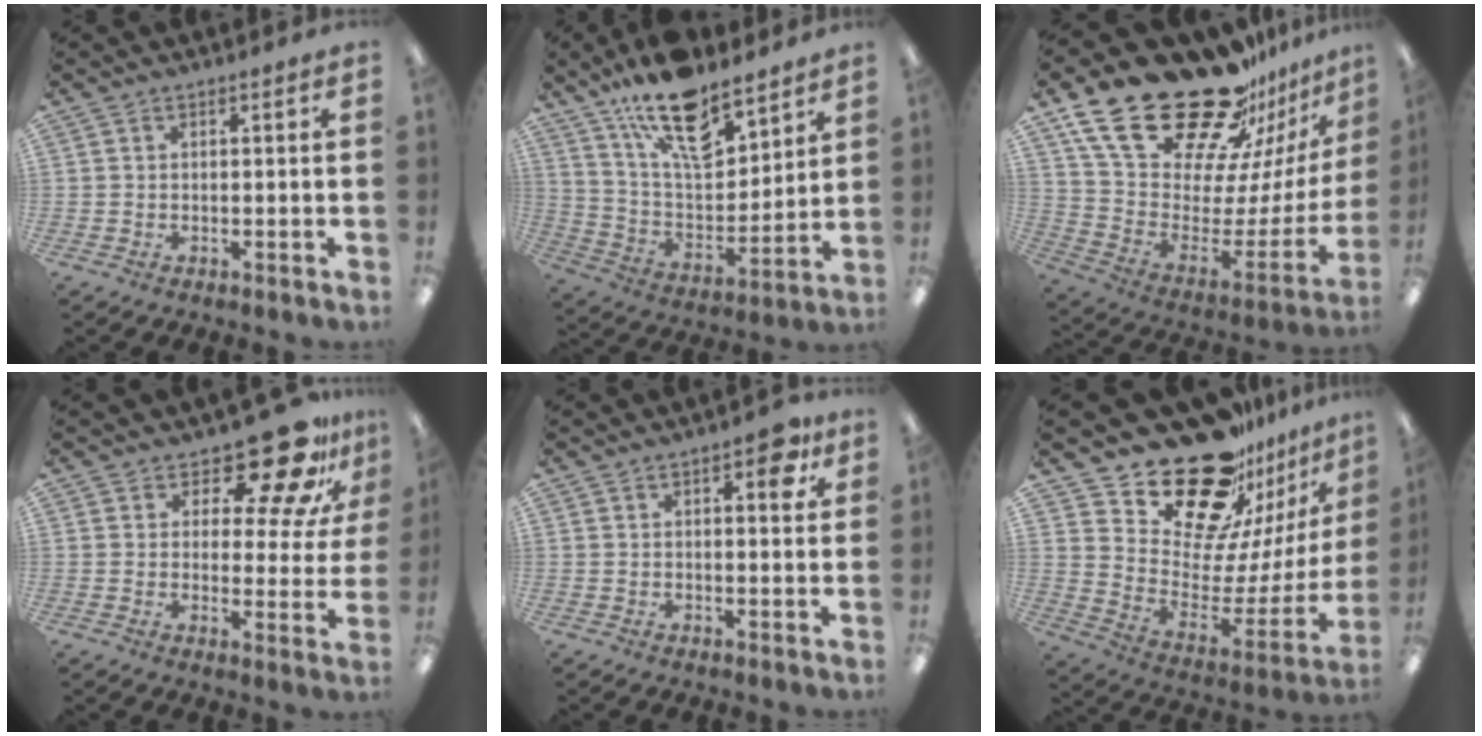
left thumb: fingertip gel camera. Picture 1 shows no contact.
{"total": 18.2, "force": [13.2, 7.4, 10.2], "torque": [-0.176, -0.079, 0.230]}
{"total": 30.3, "force": [21.4, 13.0, 16.9], "torque": [-0.281, -0.158, 0.402]}
{"total": 16.5, "force": [12.6, 5.6, 9.0], "torque": [-0.136, -0.090, 0.213]}
{"total": 6.2, "force": [2.9, 3.0, 4.6], "torque": [-0.050, -0.009, 0.040]}
{"total": 24.7, "force": [19.5, 11.5, 9.9], "torque": [-0.146, -0.143, 0.354]}